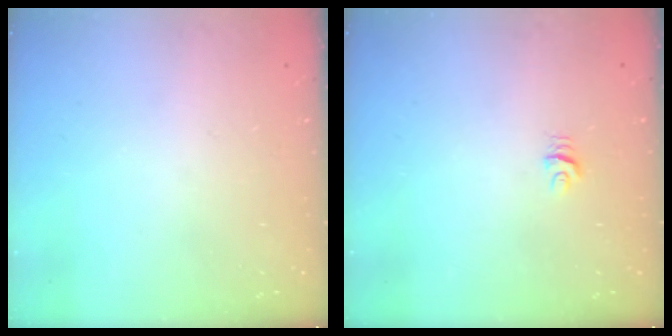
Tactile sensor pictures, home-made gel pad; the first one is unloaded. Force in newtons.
{"total": 4.5, "press": 4.5, "slide": 0.5}